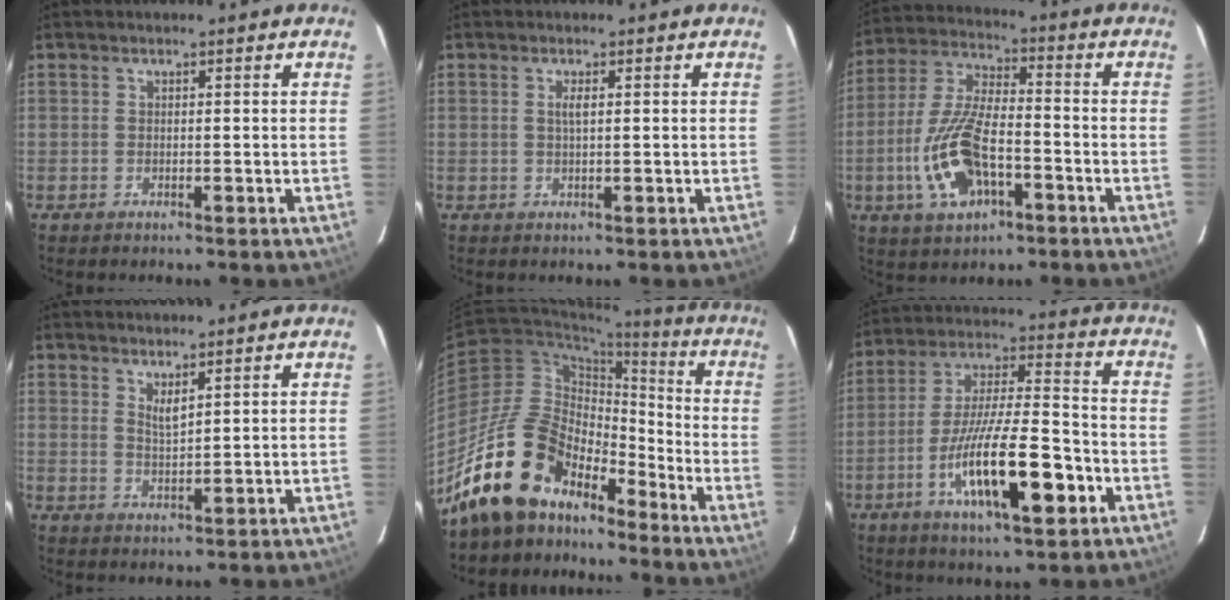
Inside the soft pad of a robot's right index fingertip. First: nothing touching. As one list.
[{"total": 1.4, "force": [0.3, 0.2, 1.3], "torque": [-0.023, 0.001, 0.005]}, {"total": 14.5, "force": [-4.9, 6.5, 11.9], "torque": [-0.261, -0.001, -0.089]}, {"total": 2.7, "force": [1.9, 0.5, 1.8], "torque": [-0.030, -0.005, 0.033]}, {"total": 17.7, "force": [-13.8, 8.7, 6.9], "torque": [-0.137, 0.019, -0.238]}, {"total": 17.2, "force": [-7.0, 3.9, 15.2], "torque": [-0.280, -0.012, -0.118]}]